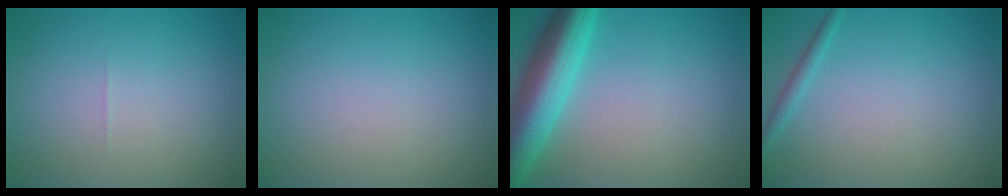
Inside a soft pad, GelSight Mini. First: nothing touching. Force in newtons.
{"total": 0.0}
{"total": 8.1, "press": 8.1, "slide": 0.3}
{"total": 1.1, "press": 1.1, "slide": 0.0}